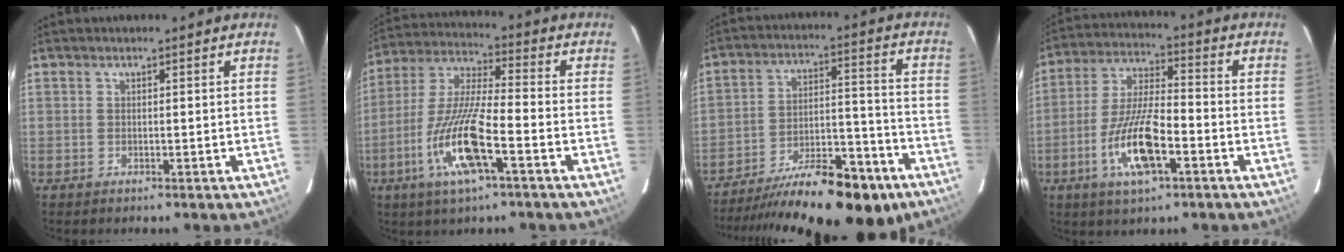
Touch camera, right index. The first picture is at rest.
{"total": 13.9, "force": [-5.4, 1.6, 12.7], "torque": [-0.263, -0.011, -0.104]}
{"total": 19.9, "force": [-14.8, 4.8, 12.4], "torque": [-0.155, 0.017, -0.237]}
{"total": 12.1, "force": [-4.7, 2.8, 10.8], "torque": [-0.218, -0.003, -0.085]}